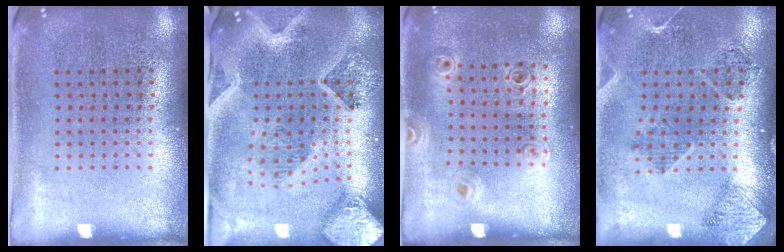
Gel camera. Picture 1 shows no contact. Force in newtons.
{"total": 3.0, "press": 2.6, "slide": 1.6}
{"total": 0.9, "press": 0.9, "slide": 0.1}
{"total": 1.5, "press": 1.4, "slide": 0.5}